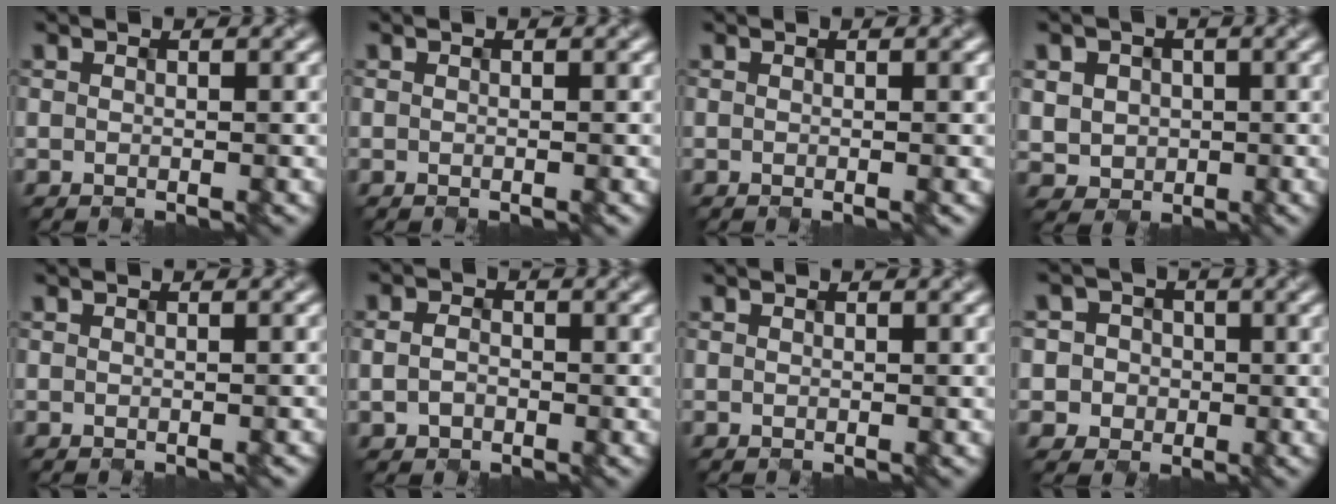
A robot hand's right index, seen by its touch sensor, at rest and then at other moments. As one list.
[{"total": 0.0}, {"total": 0.9, "force": [0.0, 0.3, 0.9], "torque": [-0.009, 0.004, -0.010]}, {"total": 4.8, "force": [0.7, 4.5, 1.7], "torque": [-0.057, 0.020, 0.014]}, {"total": 0.5, "force": [-0.2, 0.3, 0.4], "torque": [0.004, 0.003, -0.005]}, {"total": 1.8, "force": [-1.0, 1.4, 0.6], "torque": [-0.016, -0.002, -0.005]}, {"total": 0.0}, {"total": 3.2, "force": [-0.6, 3.1, 0.0], "torque": [0.010, 0.013, -0.011]}]